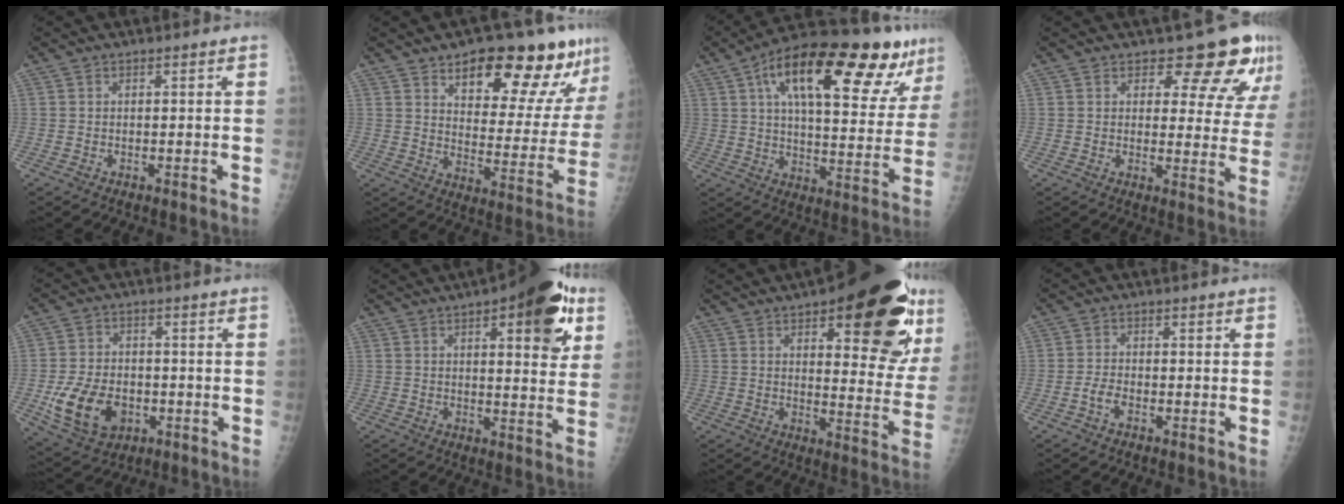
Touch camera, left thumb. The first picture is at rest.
{"total": 20.3, "force": [13.2, 7.5, 13.5], "torque": [-0.134, -0.063, 0.192]}
{"total": 27.5, "force": [14.4, 9.8, 21.2], "torque": [-0.285, 0.000, 0.219]}
{"total": 11.1, "force": [8.9, 4.7, 4.8], "torque": [-0.016, -0.060, 0.090]}
{"total": 12.3, "force": [-3.2, 8.8, 7.9], "torque": [-0.129, 0.005, -0.045]}
{"total": 16.6, "force": [7.5, 5.9, 13.5], "torque": [-0.144, -0.018, 0.092]}
{"total": 25.8, "force": [13.4, 9.3, 20.0], "torque": [-0.226, -0.040, 0.178]}
{"total": 2.5, "force": [-1.2, 1.4, 1.7], "torque": [-0.033, 0.007, -0.027]}